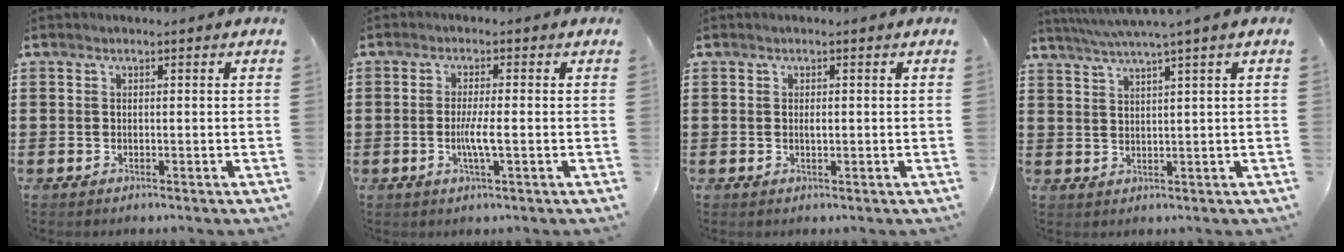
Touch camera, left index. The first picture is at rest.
{"total": 4.0, "force": [-0.7, 0.3, 4.0], "torque": [-0.078, -0.006, -0.017]}
{"total": 1.0, "force": [0.1, 0.3, 0.9], "torque": [-0.020, 0.000, 0.001]}
{"total": 3.2, "force": [2.2, -0.8, 2.2], "torque": [-0.047, -0.010, 0.034]}